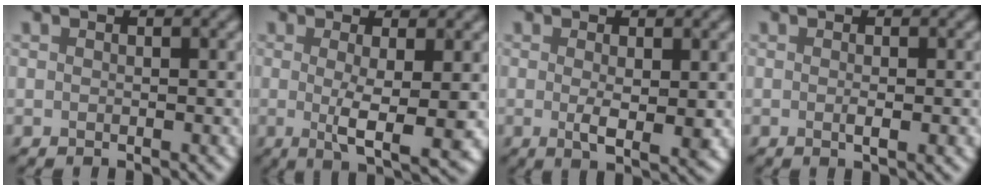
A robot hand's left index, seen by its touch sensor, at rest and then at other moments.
{"total": 5.1, "force": [-0.3, 1.0, 5.0], "torque": [-0.084, -0.012, -0.003]}
{"total": 2.9, "force": [0.0, 0.7, 2.9], "torque": [-0.049, -0.008, 0.001]}
{"total": 1.6, "force": [-0.2, 0.3, 1.5], "torque": [-0.024, -0.004, -0.005]}